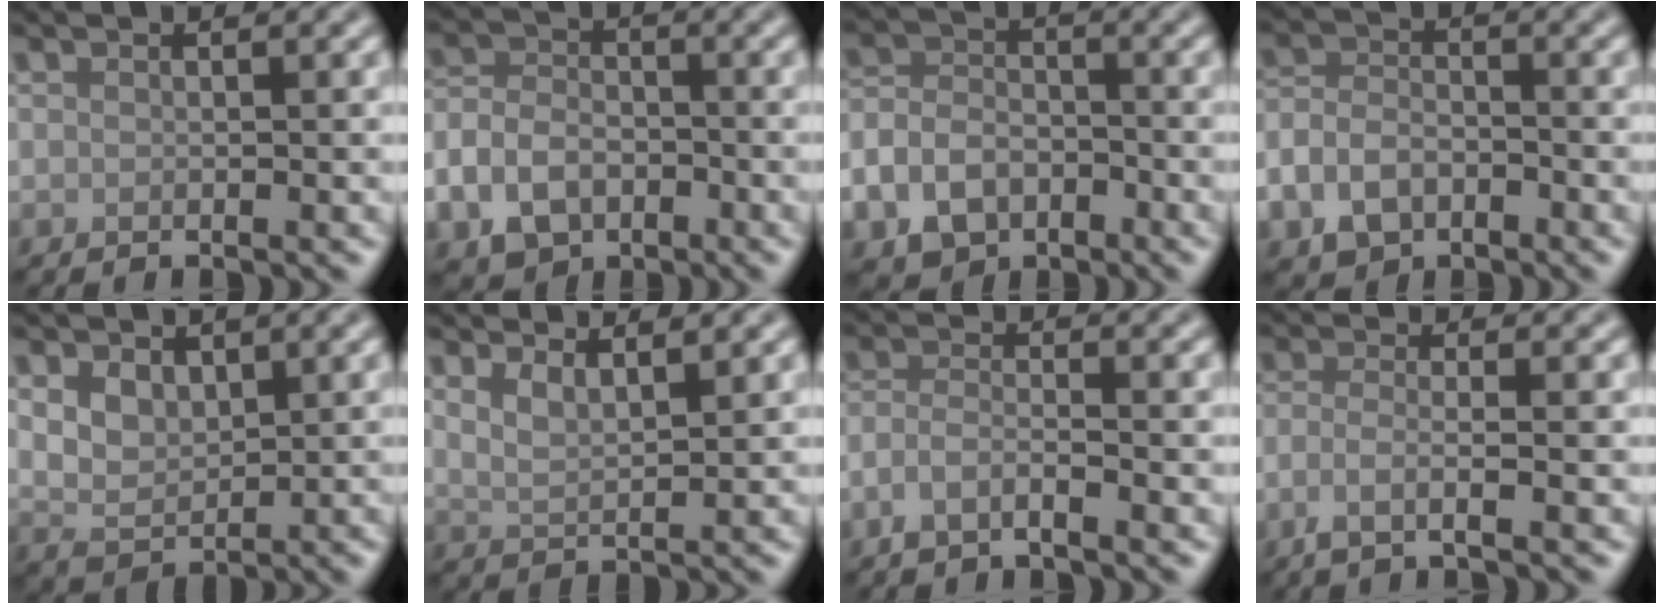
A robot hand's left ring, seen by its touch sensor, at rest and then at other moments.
{"total": 6.2, "force": [-2.9, 4.5, 3.2], "torque": [-0.058, -0.011, -0.057]}
{"total": 6.6, "force": [-3.6, 4.7, 3.0], "torque": [-0.051, -0.012, -0.066]}
{"total": 4.7, "force": [-2.5, 3.2, 2.4], "torque": [-0.051, -0.005, -0.052]}
{"total": 2.8, "force": [1.1, 1.9, 1.8], "torque": [-0.036, -0.004, 0.023]}
{"total": 2.7, "force": [2.0, 0.8, 1.7], "torque": [-0.027, -0.003, 0.038]}
{"total": 2.3, "force": [-1.4, 0.7, 1.6], "torque": [-0.035, 0.000, -0.036]}
{"total": 2.5, "force": [-1.1, 0.7, 2.1], "torque": [-0.033, -0.005, -0.037]}